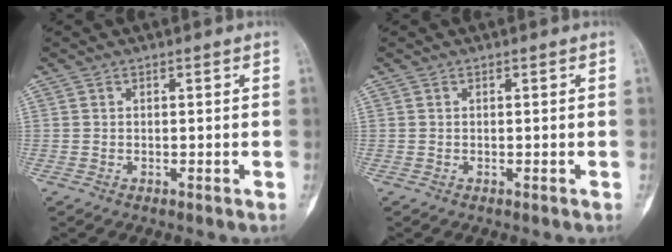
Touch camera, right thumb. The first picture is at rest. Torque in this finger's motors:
{"motor_torque": [2.18, 1.75, 0.18, 0.06, 0.03]}